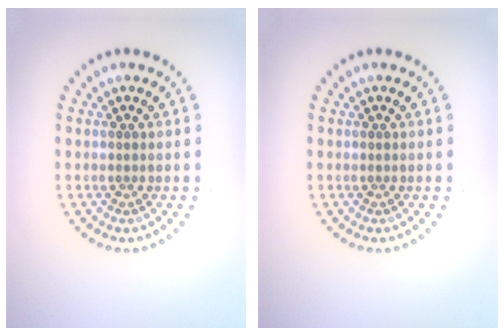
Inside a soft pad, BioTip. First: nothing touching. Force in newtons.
{"total": 0.0}